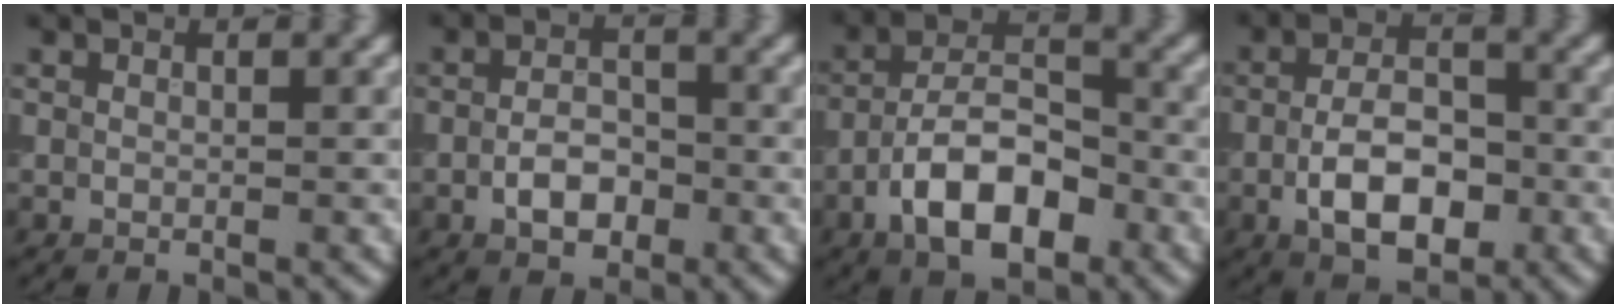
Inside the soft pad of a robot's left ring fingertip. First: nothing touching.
{"total": 3.3, "force": [-1.2, 1.9, 2.3], "torque": [-0.038, 0.005, -0.022]}
{"total": 8.1, "force": [-3.6, 3.9, 6.1], "torque": [-0.099, 0.011, -0.072]}
{"total": 6.6, "force": [-1.9, 3.6, 5.2], "torque": [-0.092, 0.000, -0.038]}